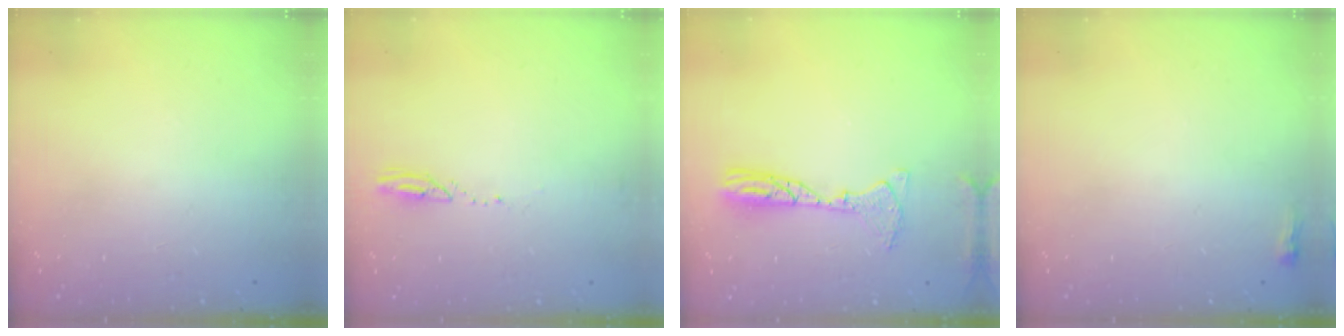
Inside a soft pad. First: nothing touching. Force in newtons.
{"total": 2.4, "press": 2.4, "slide": 0.3}
{"total": 10.6, "press": 10.4, "slide": 2.2}
{"total": 2.2, "press": 2.2, "slide": 0.6}